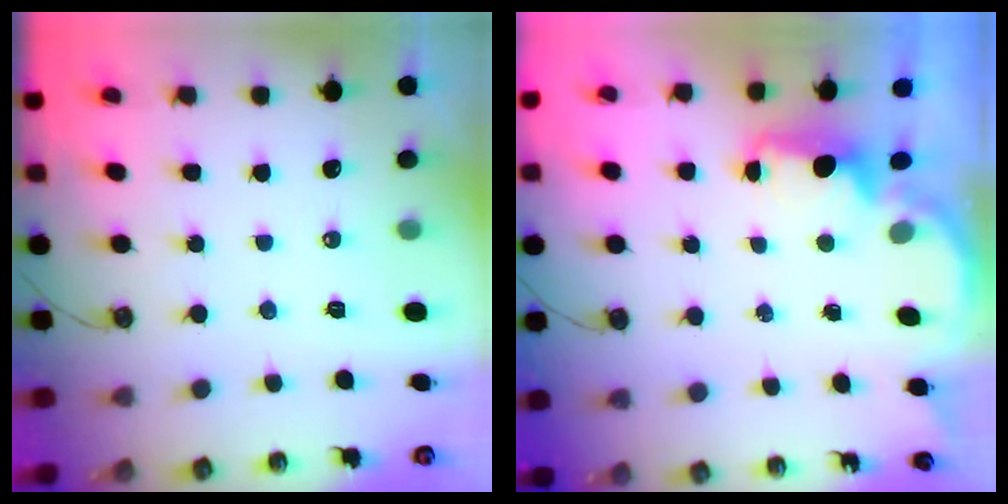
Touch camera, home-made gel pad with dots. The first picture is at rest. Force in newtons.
{"total": 2.4, "press": 2.3, "slide": 0.8}